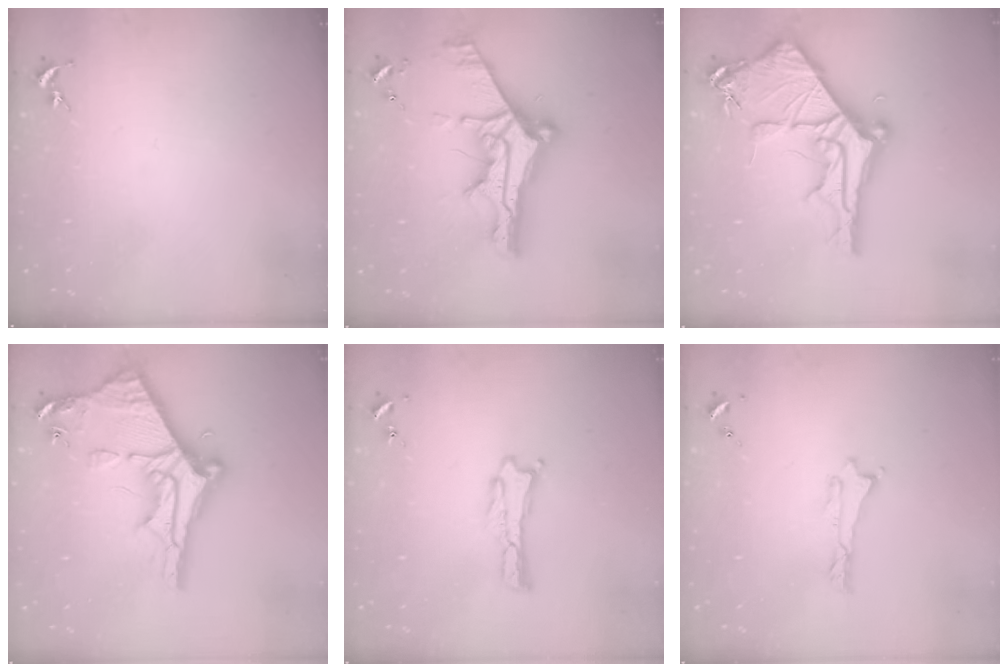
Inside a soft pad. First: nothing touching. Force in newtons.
{"total": 11.7, "press": 11.6, "slide": 1.2}
{"total": 11.1, "press": 11.0, "slide": 1.3}
{"total": 11.2, "press": 11.1, "slide": 1.1}
{"total": 0.0}
{"total": 0.0}